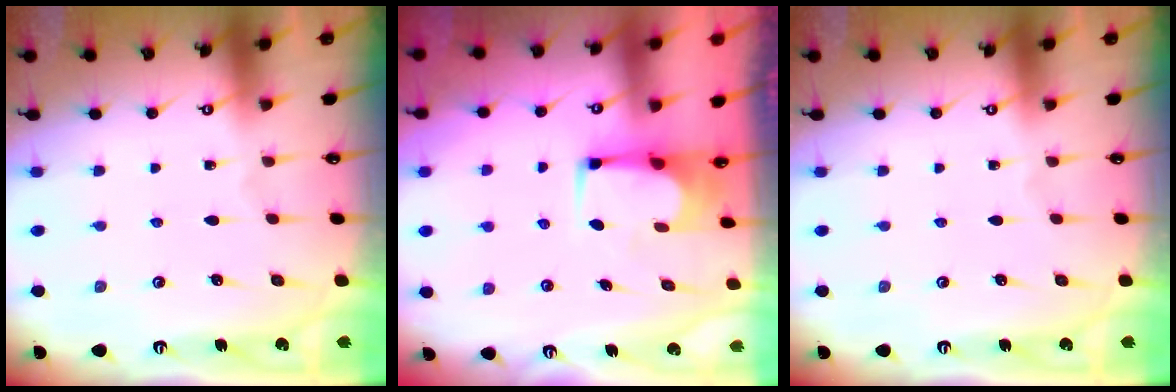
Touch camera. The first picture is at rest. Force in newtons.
{"total": 2.1, "press": 2.1, "slide": 0.1}
{"total": 0.0}